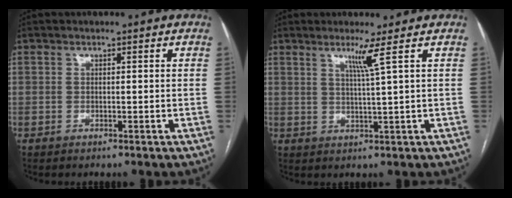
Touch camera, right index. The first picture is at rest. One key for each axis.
{"total": 3.4, "fx": 1.8, "fy": -1.5, "fz": 2.5, "tx": -0.052, "ty": -0.013, "tz": 0.039}